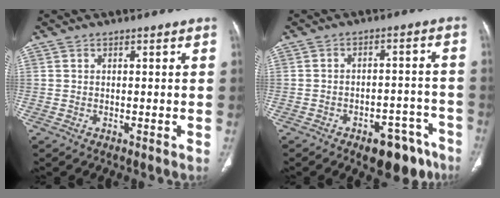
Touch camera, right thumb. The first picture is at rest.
{"total": 11.3, "force": [-7.4, 5.5, 6.4], "torque": [-0.052, 0.055, -0.098]}